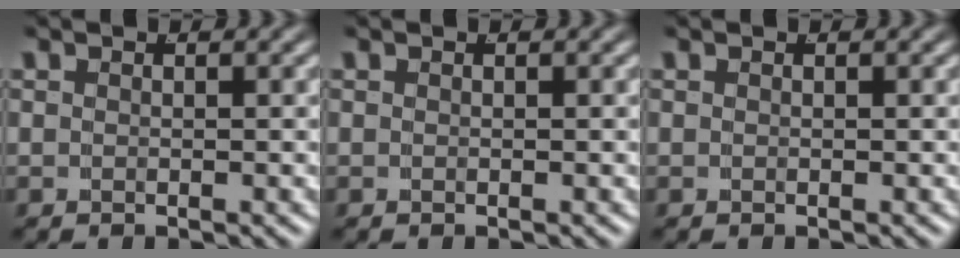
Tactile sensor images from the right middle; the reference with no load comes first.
{"total": 0.0}
{"total": 0.0}